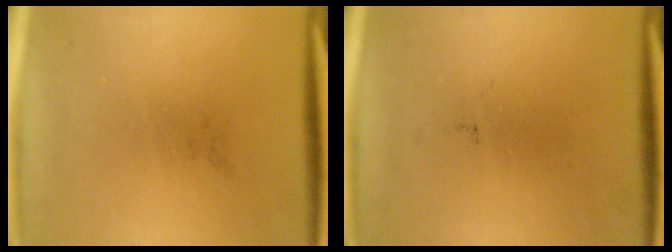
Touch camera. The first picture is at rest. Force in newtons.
{"total": 0.0}